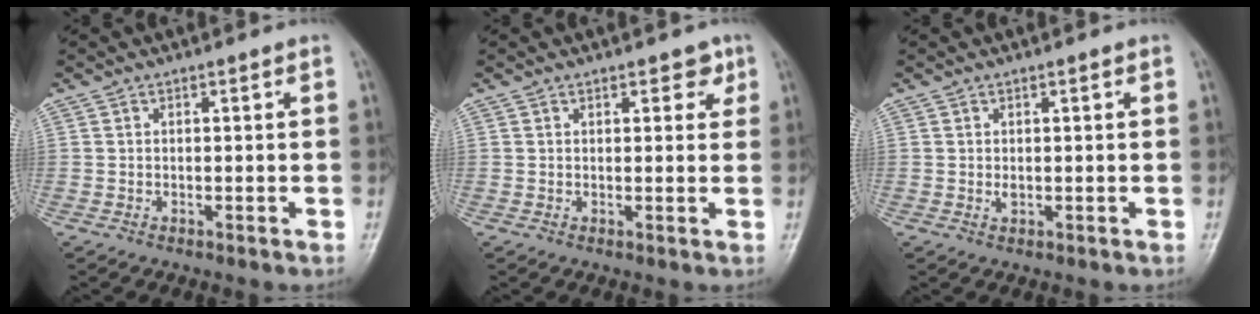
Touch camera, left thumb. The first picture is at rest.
{"total": 2.9, "force": [1.6, 1.6, 1.7], "torque": [-0.002, -0.005, 0.017]}
{"total": 1.3, "force": [0.3, 0.7, 1.1], "torque": [-0.016, -0.001, 0.008]}